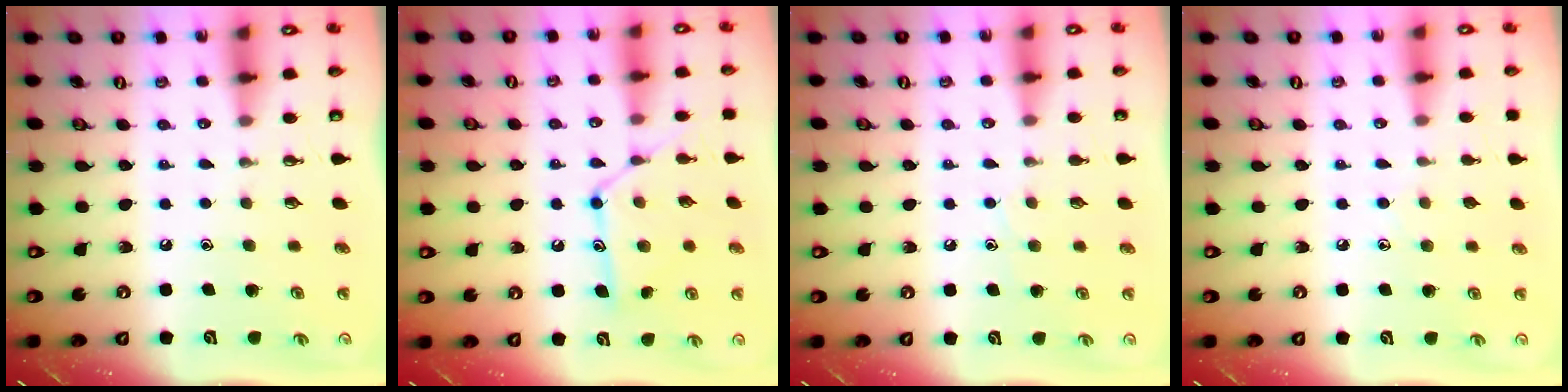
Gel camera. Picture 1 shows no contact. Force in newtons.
{"total": 12.5, "press": 12.5, "slide": 0.4}
{"total": 5.5, "press": 5.5, "slide": 0.6}
{"total": 6.1, "press": 6.1, "slide": 0.5}